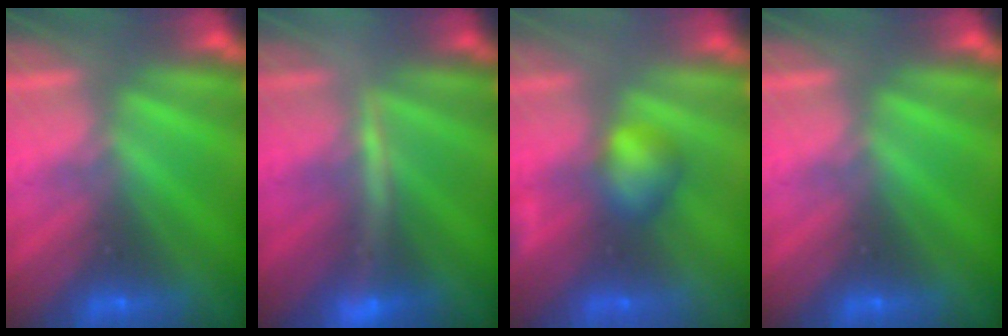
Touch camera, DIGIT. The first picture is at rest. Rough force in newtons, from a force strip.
{"total": 2.6}
{"total": 2.7}
{"total": 0.0}